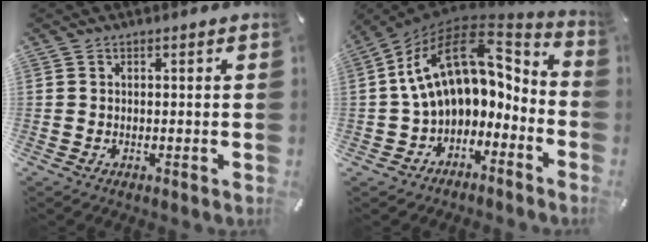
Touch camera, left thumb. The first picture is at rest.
{"total": 17.1, "force": [4.0, 11.4, 12.1], "torque": [-0.215, -0.023, 0.076]}